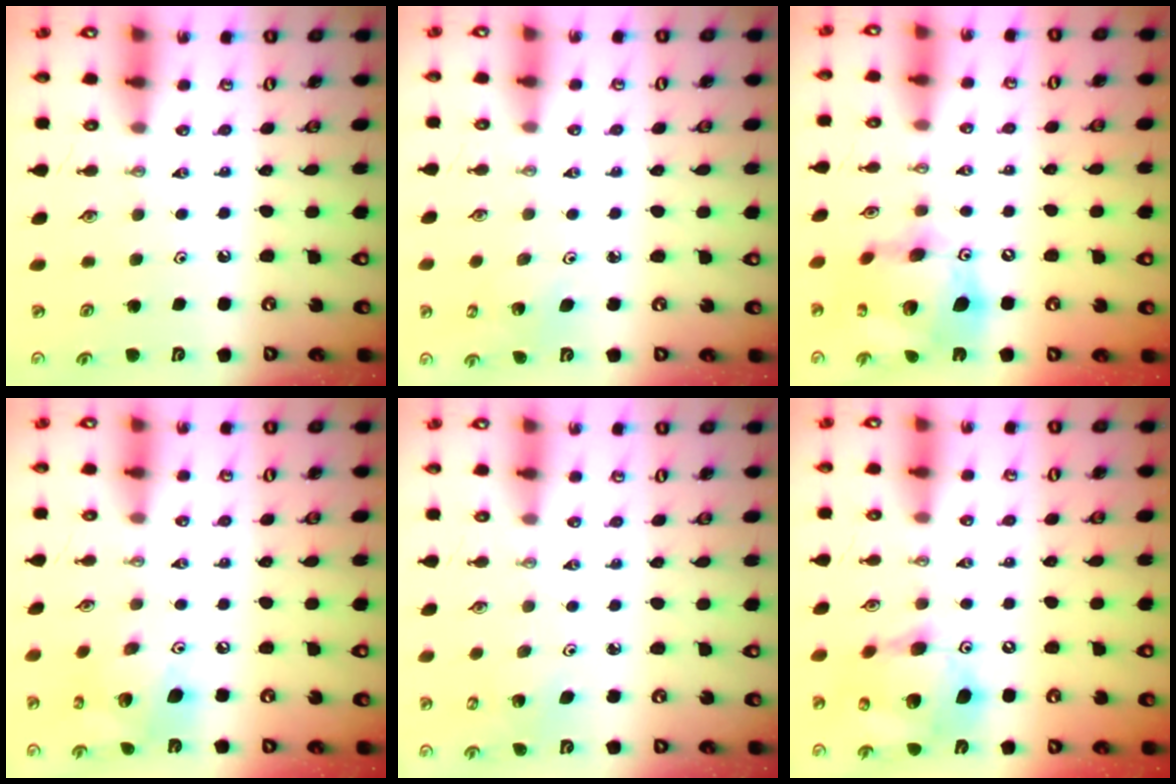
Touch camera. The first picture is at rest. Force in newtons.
{"total": 1.8, "press": 1.8, "slide": 0.1}
{"total": 17.5, "press": 17.4, "slide": 1.9}
{"total": 11.7, "press": 11.6, "slide": 1.0}
{"total": 2.8, "press": 2.8, "slide": 0.2}
{"total": 14.4, "press": 14.2, "slide": 2.7}